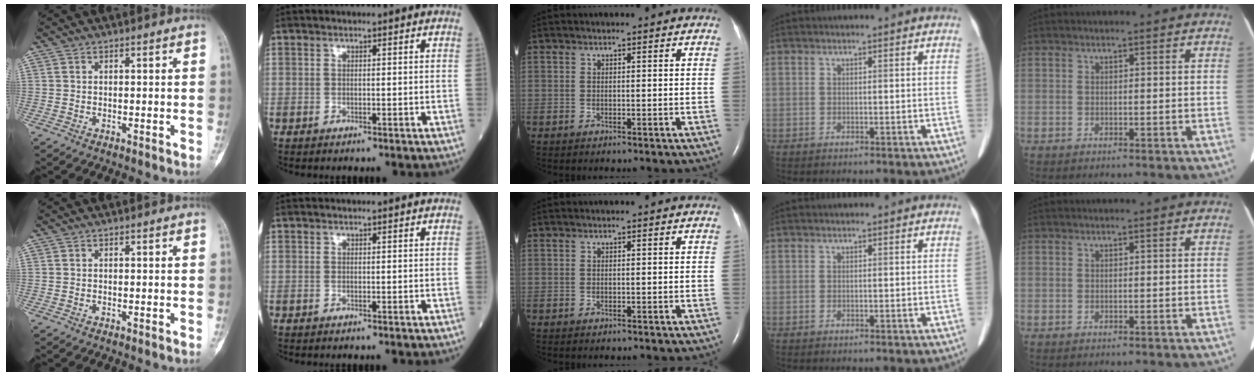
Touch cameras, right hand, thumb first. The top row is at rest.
{}